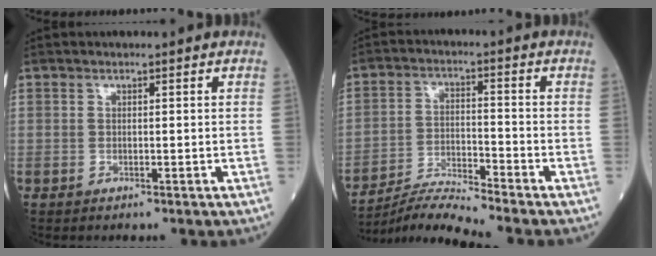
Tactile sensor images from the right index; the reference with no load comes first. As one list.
[{"total": 6.9, "force": [-6.5, -2.2, 0.8], "torque": [-0.025, -0.010, -0.123]}]